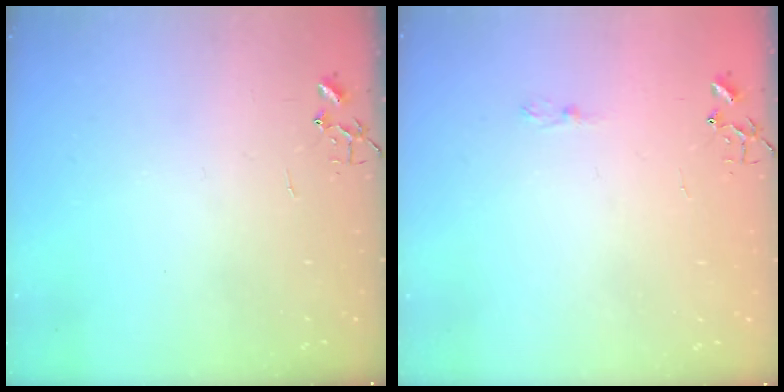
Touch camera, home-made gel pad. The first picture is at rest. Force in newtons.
{"total": 4.1, "press": 4.1, "slide": 0.5}